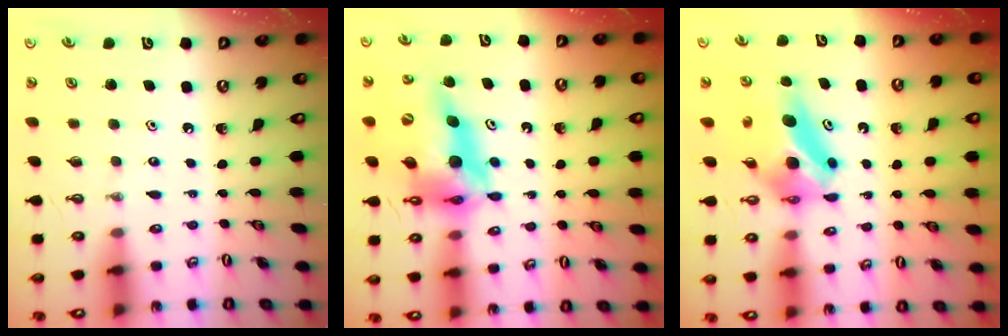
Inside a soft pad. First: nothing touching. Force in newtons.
{"total": 18.1, "press": 18.1, "slide": 1.5}
{"total": 9.2, "press": 6.9, "slide": 6.0}